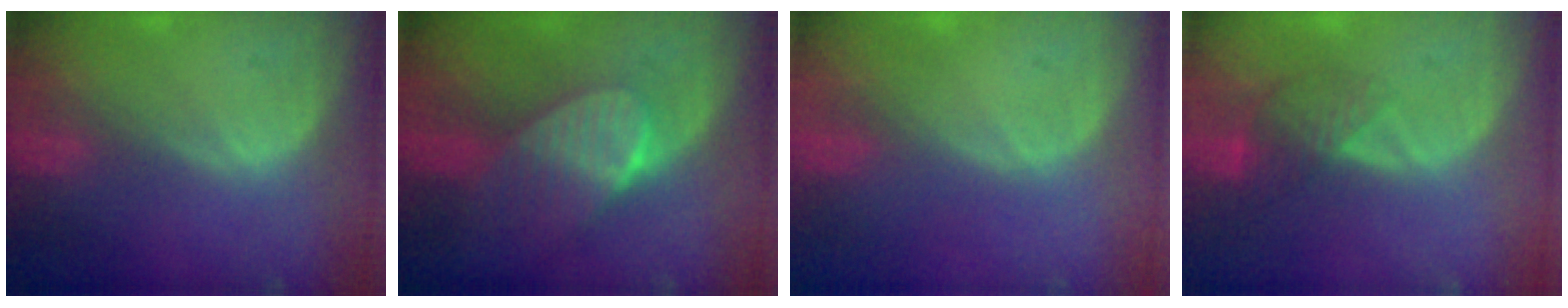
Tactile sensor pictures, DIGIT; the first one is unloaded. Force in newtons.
{"total": 7.3, "press": 6.8, "slide": 2.7}
{"total": 0.0}
{"total": 4.4, "press": 3.8, "slide": 2.1}